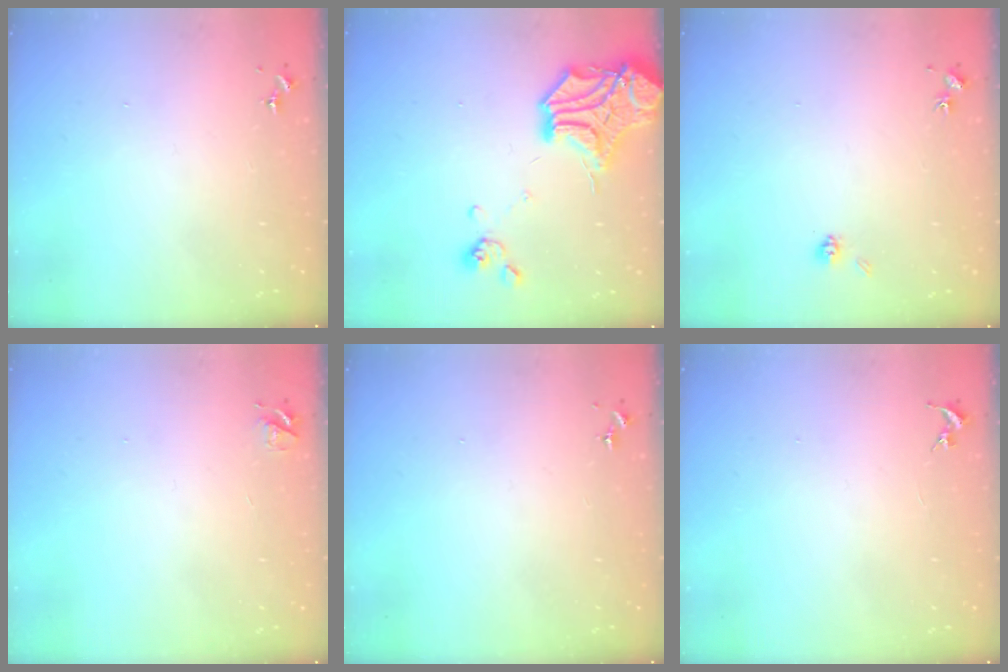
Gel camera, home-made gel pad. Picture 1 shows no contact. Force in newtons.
{"total": 19.9, "press": 19.8, "slide": 2.6}
{"total": 4.0, "press": 3.8, "slide": 1.4}
{"total": 4.7, "press": 4.7, "slide": 0.6}
{"total": 0.0}
{"total": 0.0}